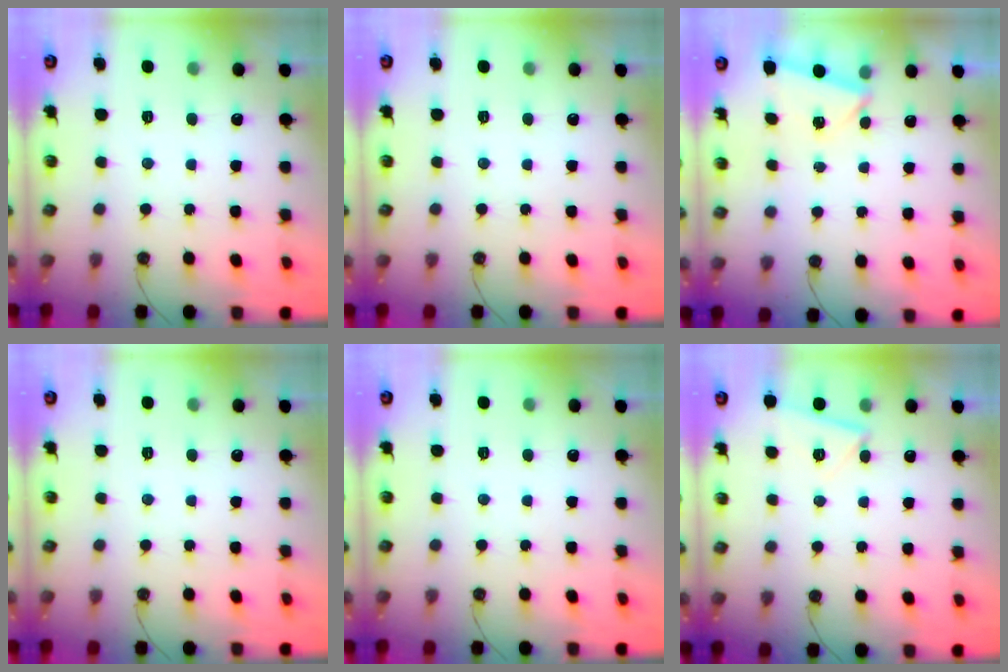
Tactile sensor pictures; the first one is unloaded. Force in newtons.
{"total": 0.0}
{"total": 2.7, "press": 2.1, "slide": 1.8}
{"total": 0.0}
{"total": 0.0}
{"total": 4.7, "press": 4.1, "slide": 2.2}